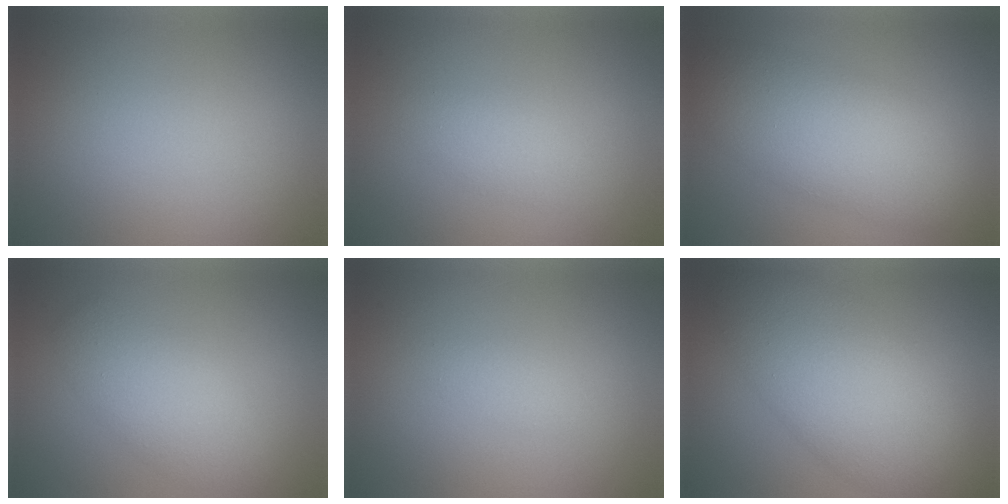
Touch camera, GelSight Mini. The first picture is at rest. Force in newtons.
{"total": 1.7, "press": 1.7, "slide": 0.1}
{"total": 7.6, "press": 7.6, "slide": 0.3}
{"total": 3.9, "press": 3.9, "slide": 0.2}
{"total": 0.9, "press": 0.9, "slide": 0.0}
{"total": 9.5, "press": 9.5, "slide": 0.2}